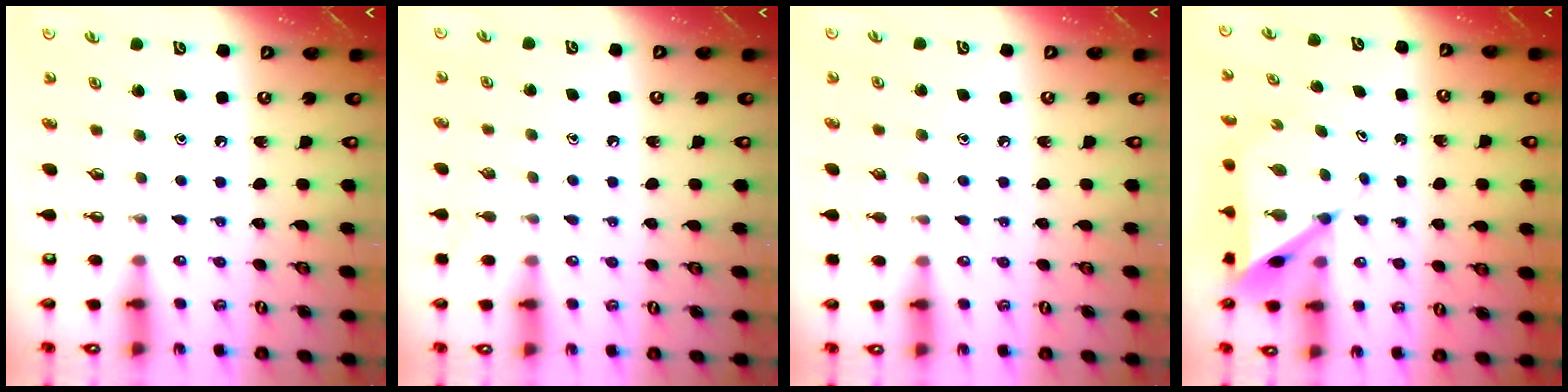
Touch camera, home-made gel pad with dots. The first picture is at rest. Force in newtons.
{"total": 2.6, "press": 2.6, "slide": 0.3}
{"total": 3.8, "press": 3.8, "slide": 0.4}
{"total": 7.4, "press": 7.4, "slide": 0.6}